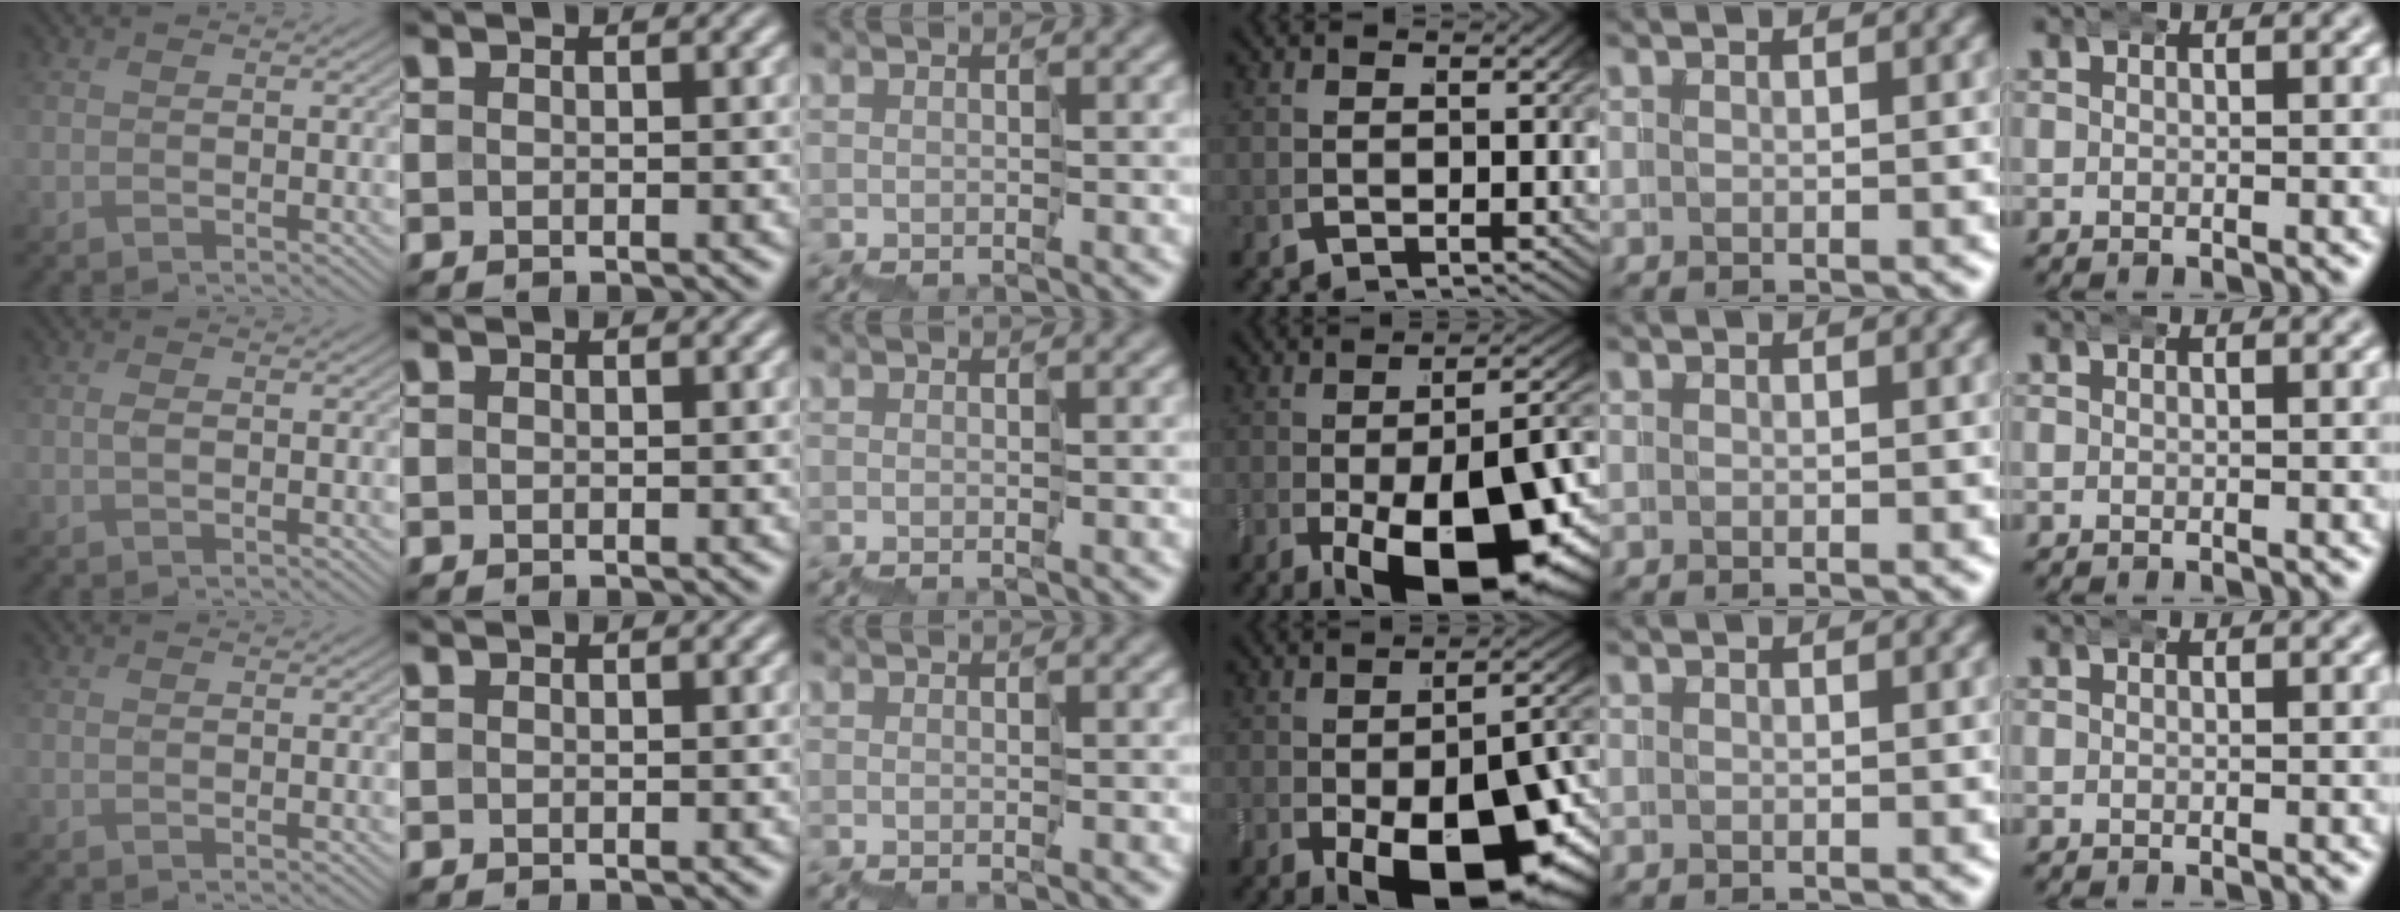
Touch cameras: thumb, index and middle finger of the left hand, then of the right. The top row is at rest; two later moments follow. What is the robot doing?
{"motion": "wrap", "object": "belt"}